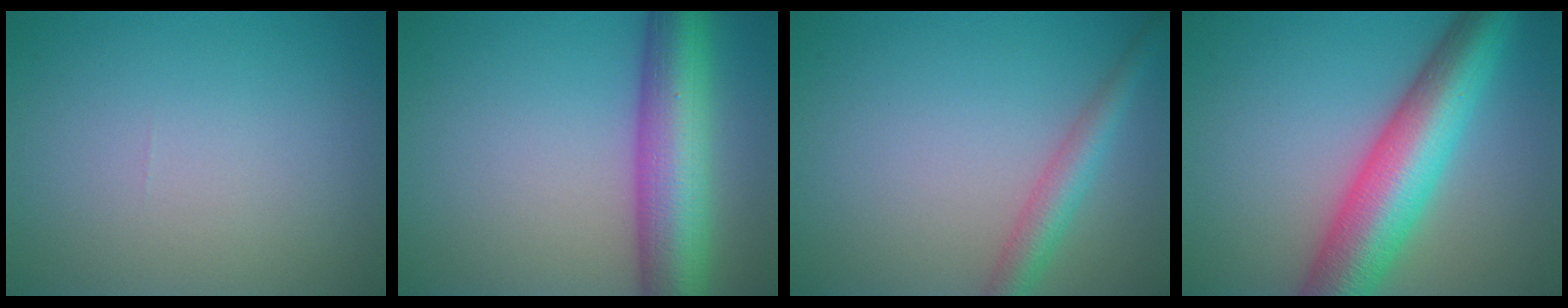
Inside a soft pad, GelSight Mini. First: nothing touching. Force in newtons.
{"total": 9.7, "press": 9.7, "slide": 0.3}
{"total": 3.1, "press": 3.1, "slide": 0.1}
{"total": 10.0, "press": 10.0, "slide": 0.3}